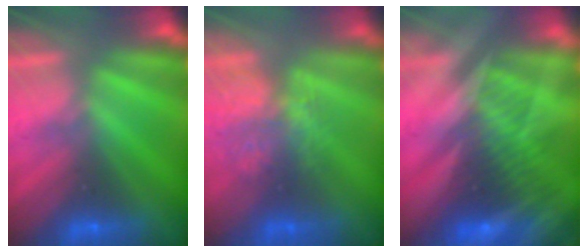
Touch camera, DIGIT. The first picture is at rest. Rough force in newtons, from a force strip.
{"total": 3.5}
{"total": 2.9}